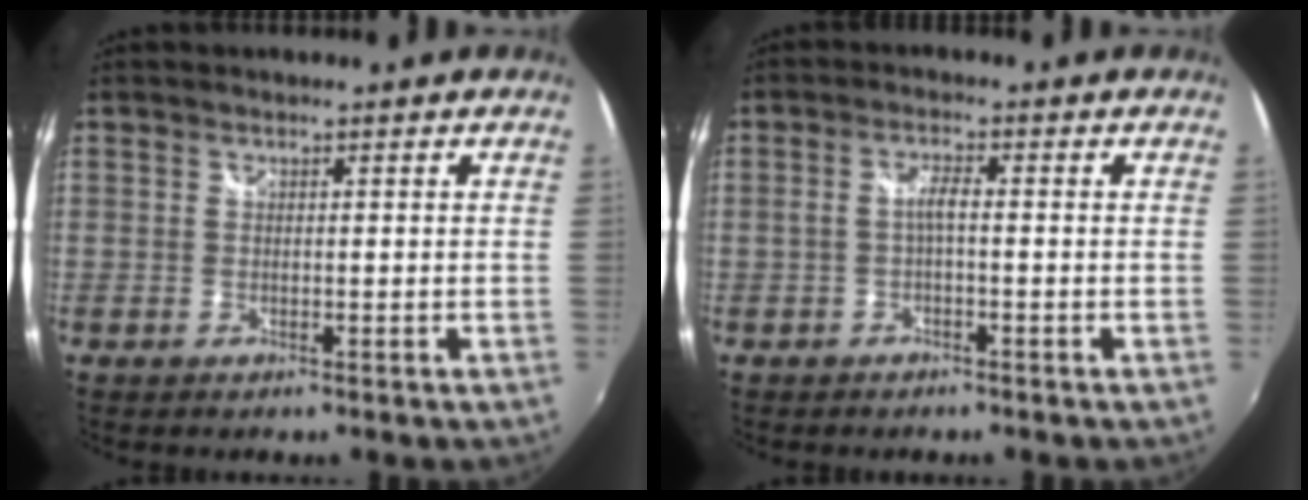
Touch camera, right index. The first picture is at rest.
{"total": 2.2, "force": [-0.5, 0.3, 2.1], "torque": [-0.044, 0.005, -0.008]}